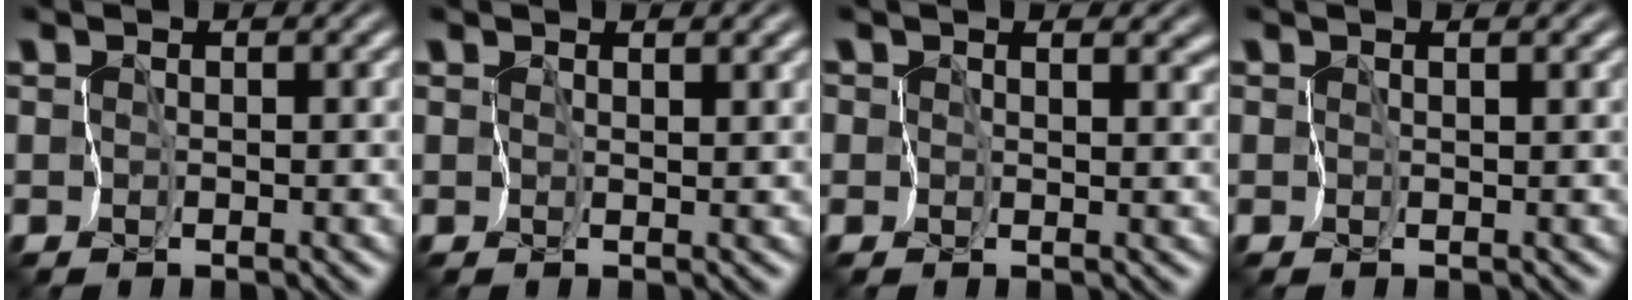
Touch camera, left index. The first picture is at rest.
{"total": 1.3, "force": [1.0, 0.1, 0.8], "torque": [-0.014, 0.003, 0.021]}
{"total": 3.2, "force": [1.8, 1.9, 1.8], "torque": [-0.027, 0.007, 0.017]}
{"total": 0.8, "force": [0.6, 0.0, 0.6], "torque": [-0.010, 0.003, 0.011]}